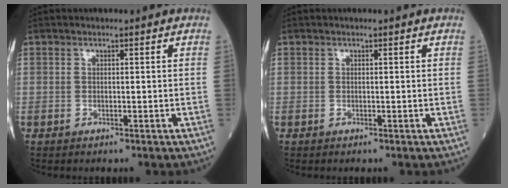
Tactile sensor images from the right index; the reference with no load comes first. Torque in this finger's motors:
{"motor_torque": [0.01, 0.01, 0.00, 0.00]}